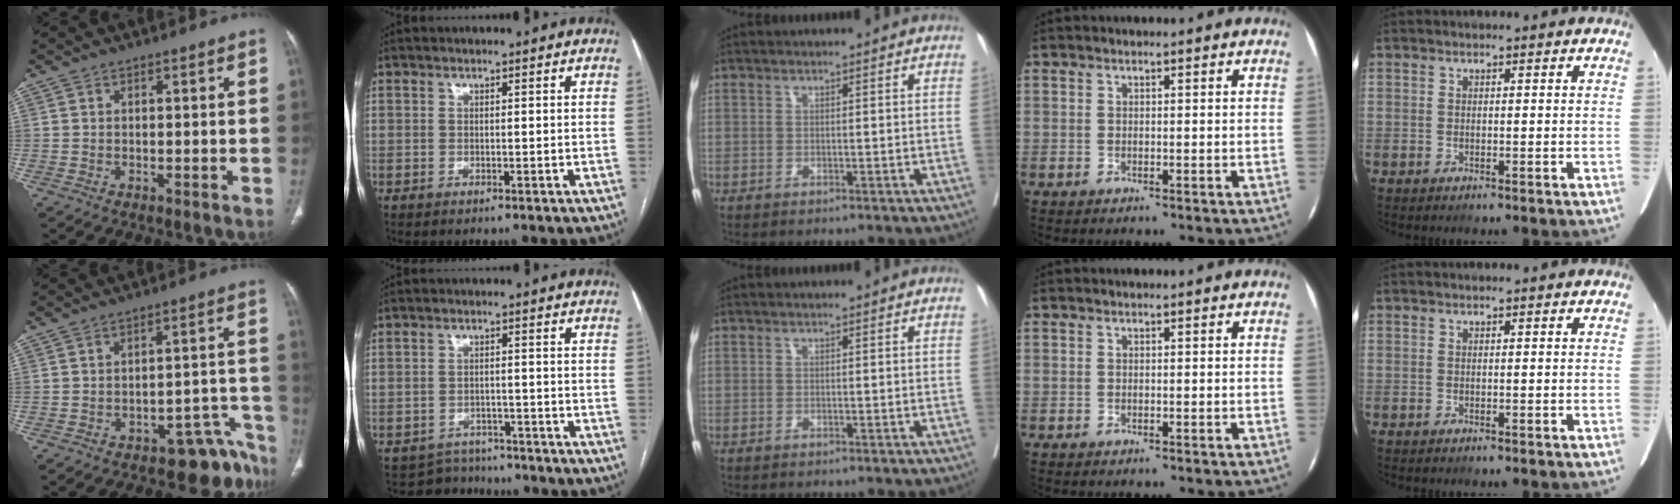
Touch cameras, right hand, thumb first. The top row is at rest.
{"thumb": {"total": 8.8, "force": [-7.5, 4.4, 1.6], "torque": [0.036, 0.104, -0.097]}, "index": {"total": 4.6, "force": [-4.0, 1.8, -1.4], "torque": [0.022, 0.018, -0.060]}}